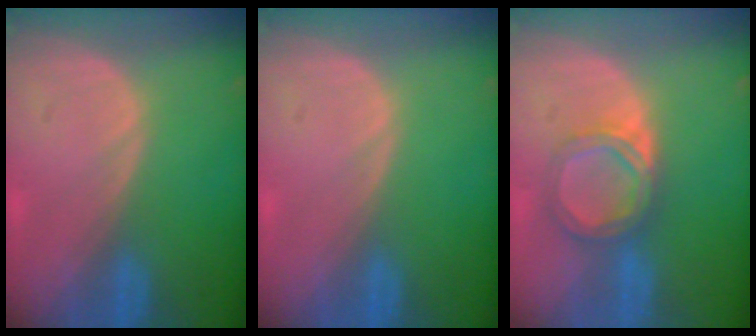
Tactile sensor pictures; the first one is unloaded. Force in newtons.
{"total": 0.0}
{"total": 5.4, "press": 5.2, "slide": 1.6}